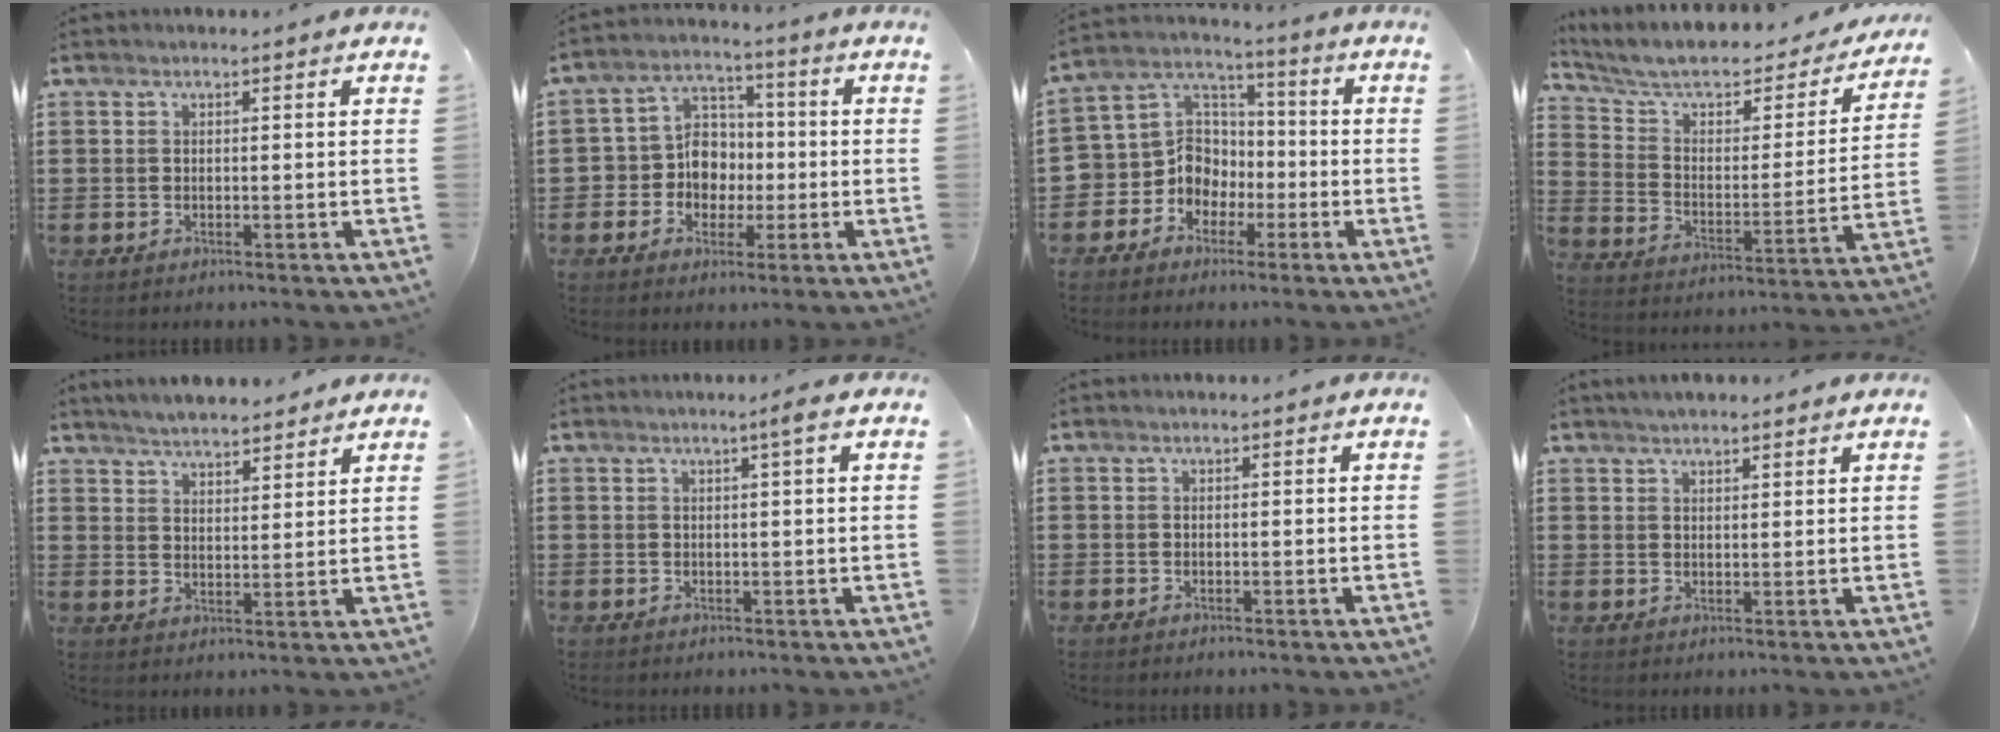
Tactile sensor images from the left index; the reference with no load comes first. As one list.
[{"total": 7.2, "force": [-1.1, 6.7, 2.3], "torque": [-0.072, 0.012, -0.021]}, {"total": 9.1, "force": [-3.0, 8.1, 2.8], "torque": [-0.105, 0.001, -0.061]}, {"total": 7.6, "force": [6.0, 2.8, 3.9], "torque": [-0.102, -0.034, 0.101]}, {"total": 4.3, "force": [4.2, 0.5, 0.4], "torque": [-0.023, -0.011, 0.078]}, {"total": 2.2, "force": [0.9, -0.3, 2.0], "torque": [-0.037, -0.003, 0.015]}, {"total": 0.0}, {"total": 3.1, "force": [3.0, 0.6, 0.5], "torque": [-0.016, -0.003, 0.057]}]